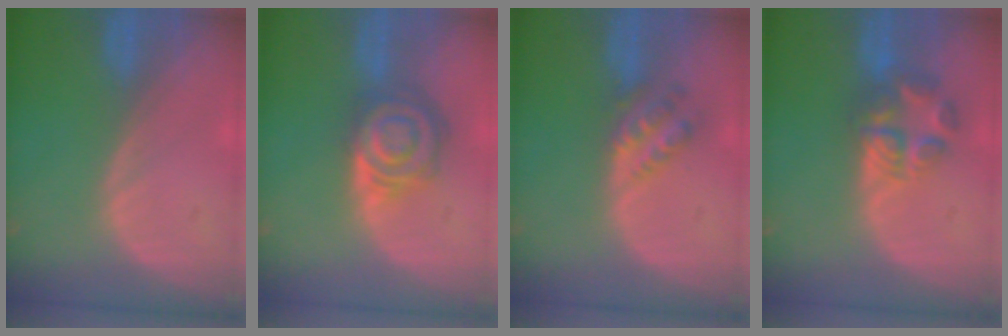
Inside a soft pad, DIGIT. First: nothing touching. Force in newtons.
{"total": 8.1, "press": 7.1, "slide": 3.8}
{"total": 4.5, "press": 4.0, "slide": 2.0}
{"total": 6.0, "press": 5.9, "slide": 0.7}